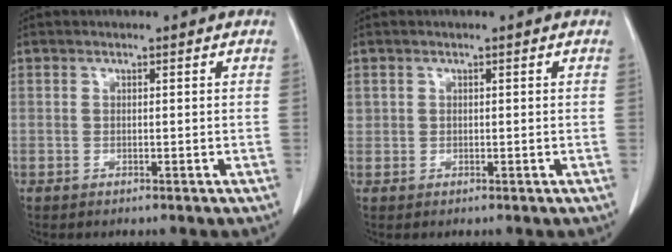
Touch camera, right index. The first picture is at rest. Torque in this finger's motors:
{"motor_torque": [-0.04, 0.02, 0.08, 0.01]}